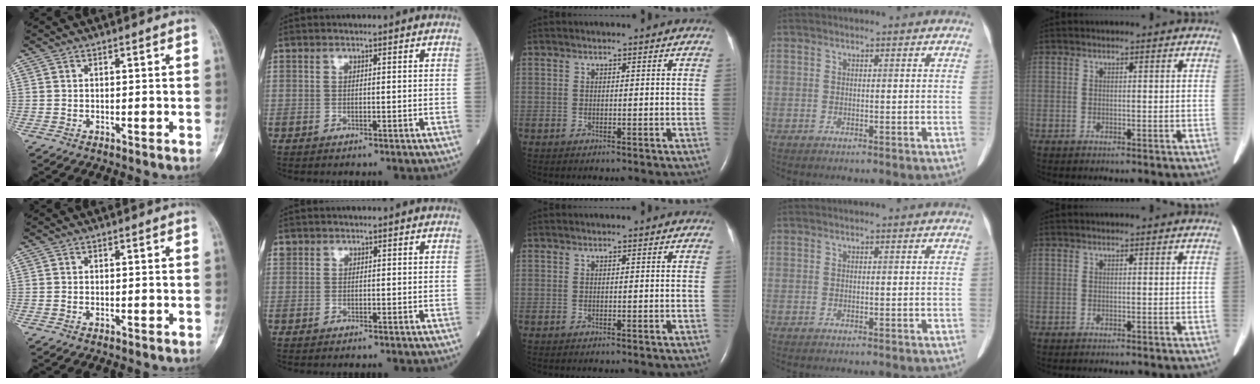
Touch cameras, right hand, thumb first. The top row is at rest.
{"index": {"total": 0.6, "force": [0.1, 0.6, 0.1], "torque": [-0.001, 0.008, 0.001]}}